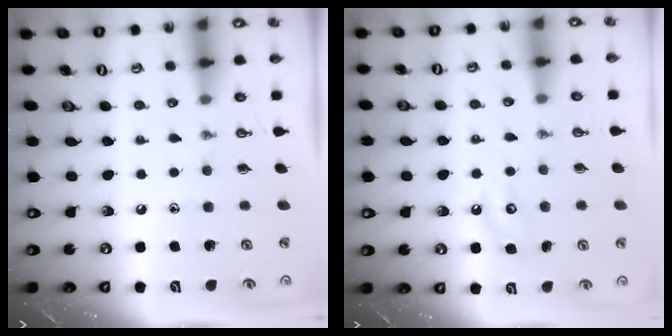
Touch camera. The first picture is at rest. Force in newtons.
{"total": 4.7, "press": 4.7, "slide": 0.7}